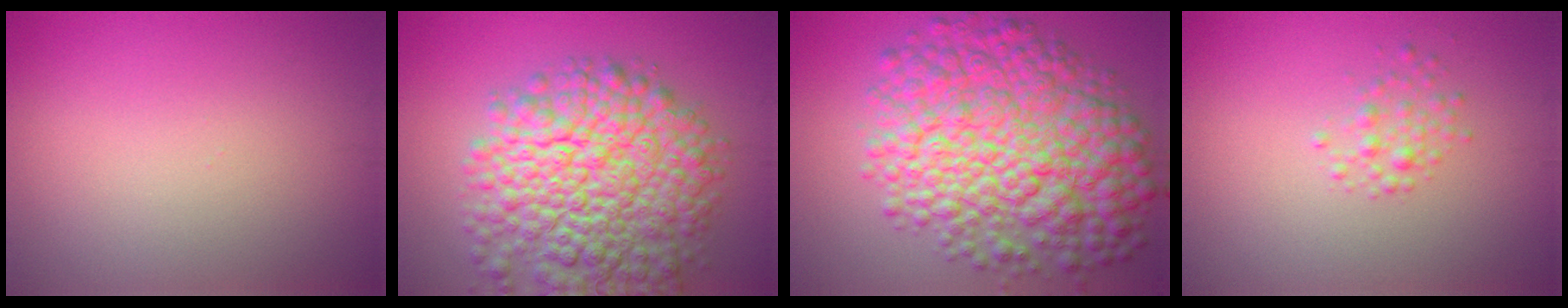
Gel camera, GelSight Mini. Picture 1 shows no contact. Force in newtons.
{"total": 12.4, "press": 12.4, "slide": 0.5}
{"total": 12.2, "press": 12.2, "slide": 0.2}
{"total": 1.6, "press": 1.6, "slide": 0.1}